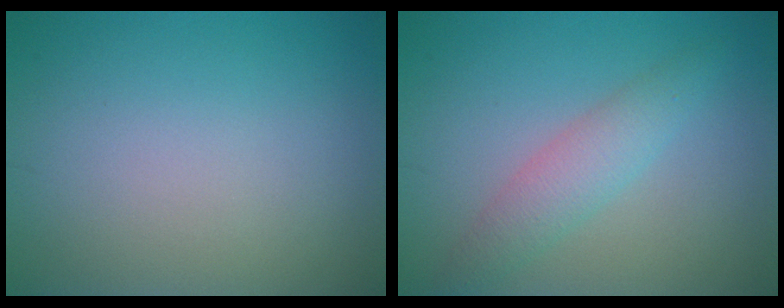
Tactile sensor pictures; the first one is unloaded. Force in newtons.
{"total": 2.9, "press": 2.9, "slide": 0.1}